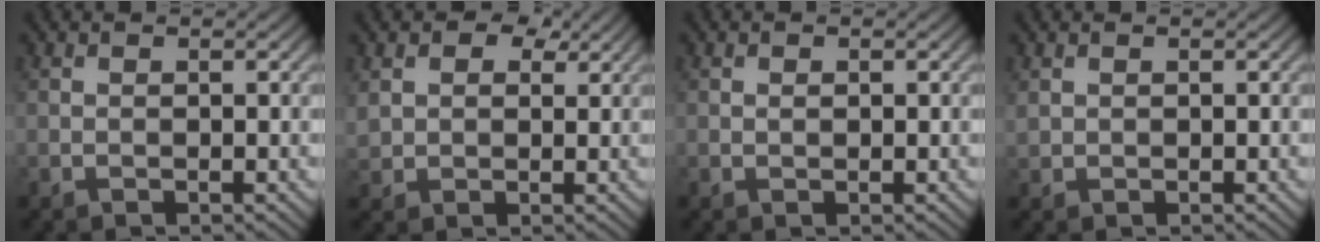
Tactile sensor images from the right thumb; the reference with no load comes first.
{"total": 6.1, "force": [3.0, 4.6, 2.6], "torque": [-0.088, 0.008, 0.054]}
{"total": 0.5, "force": [0.1, 0.4, 0.4], "torque": [-0.005, -0.001, 0.001]}
{"total": 0.9, "force": [0.5, 0.7, 0.3], "torque": [-0.011, -0.002, 0.016]}